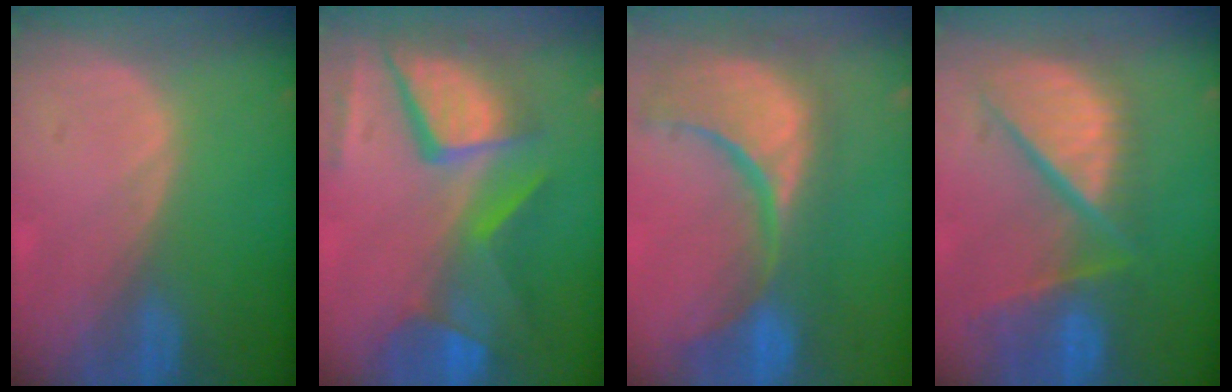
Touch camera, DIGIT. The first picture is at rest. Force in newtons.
{"total": 12.1, "press": 9.9, "slide": 6.9}
{"total": 15.1, "press": 12.0, "slide": 9.1}
{"total": 12.3, "press": 10.1, "slide": 7.0}